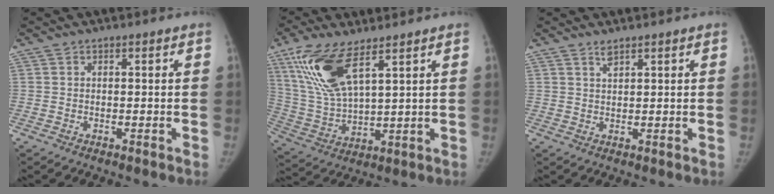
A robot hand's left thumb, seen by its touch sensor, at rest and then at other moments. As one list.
[{"total": 13.8, "force": [7.4, 4.8, 10.6], "torque": [-0.224, -0.028, 0.156]}, {"total": 1.1, "force": [1.0, 0.2, 0.4], "torque": [-0.001, -0.010, 0.020]}]